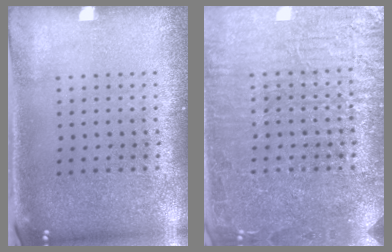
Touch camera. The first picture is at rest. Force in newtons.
{"total": 5.1, "press": 5.0, "slide": 0.8}